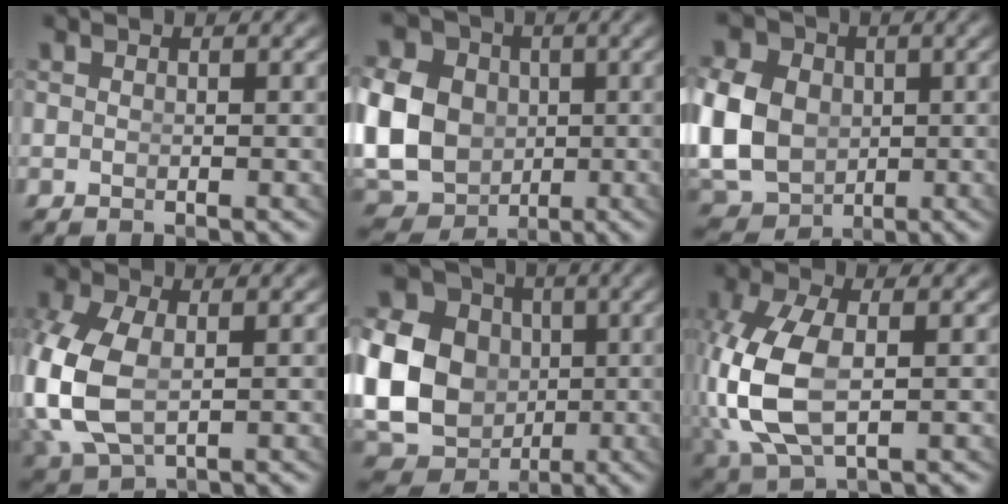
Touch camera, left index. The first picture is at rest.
{"total": 14.1, "force": [-1.0, 12.6, 6.1], "torque": [-0.139, -0.042, -0.020]}
{"total": 10.1, "force": [-1.1, 8.9, 4.8], "torque": [-0.118, -0.043, -0.010]}
{"total": 7.9, "force": [0.0, 6.0, 5.2], "torque": [-0.160, -0.021, 0.014]}
{"total": 19.2, "force": [-0.4, 17.2, 8.7], "torque": [-0.198, -0.051, -0.011]}
{"total": 7.8, "force": [-0.1, 4.9, 6.0], "torque": [-0.172, -0.021, 0.017]}